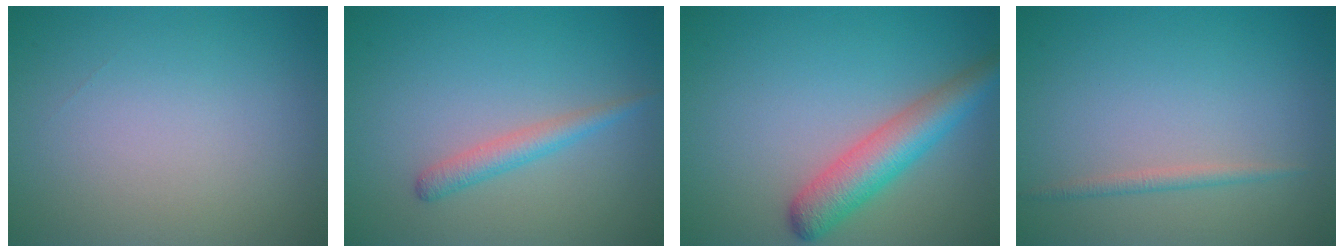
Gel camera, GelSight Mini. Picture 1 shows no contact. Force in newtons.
{"total": 2.0, "press": 2.0, "slide": 0.1}
{"total": 4.7, "press": 4.7, "slide": 0.2}
{"total": 1.1, "press": 1.1, "slide": 0.1}